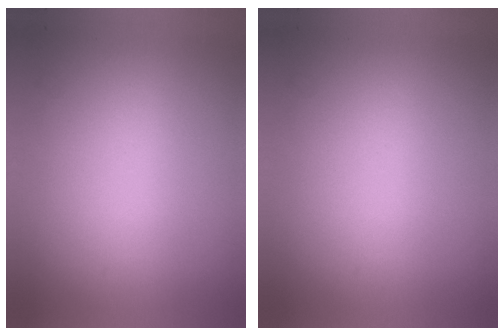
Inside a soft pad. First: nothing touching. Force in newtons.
{"total": 0.0}